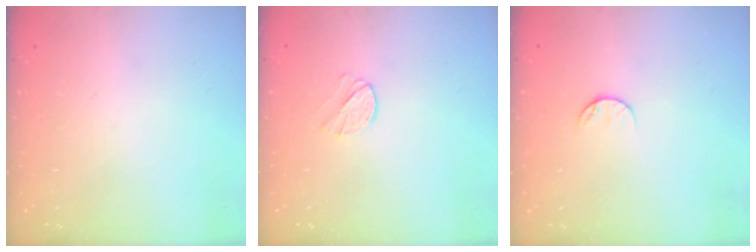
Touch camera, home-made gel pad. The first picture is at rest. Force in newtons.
{"total": 4.5, "press": 4.5, "slide": 0.6}
{"total": 6.1, "press": 6.1, "slide": 0.7}